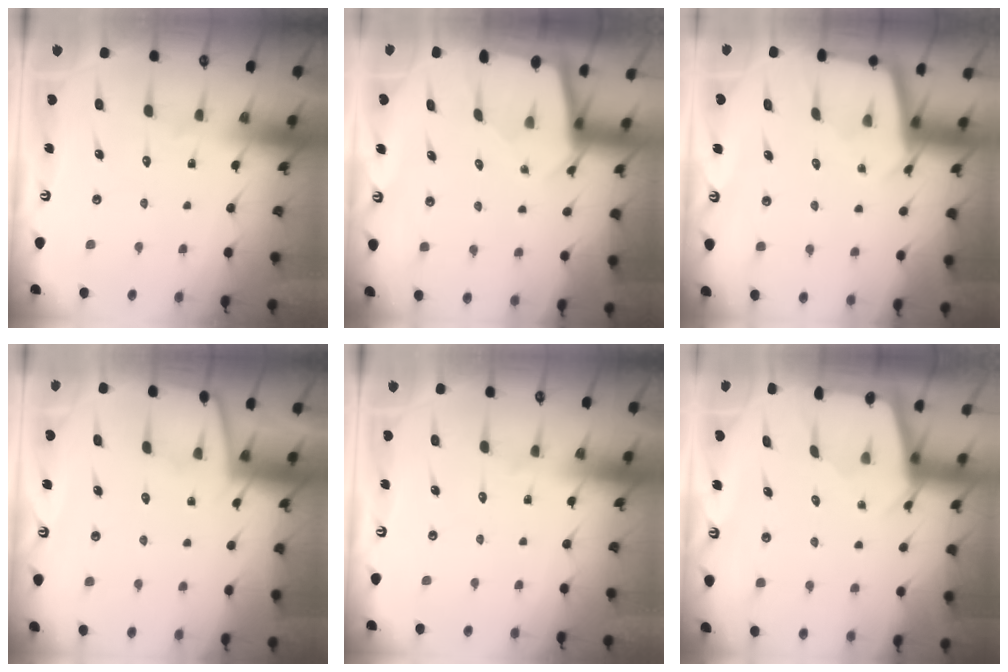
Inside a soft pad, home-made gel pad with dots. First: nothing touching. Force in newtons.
{"total": 1.7, "press": 1.6, "slide": 0.2}
{"total": 2.8, "press": 2.8, "slide": 0.3}
{"total": 2.4, "press": 2.4, "slide": 0.4}
{"total": 0.0}
{"total": 2.2, "press": 2.2, "slide": 0.3}